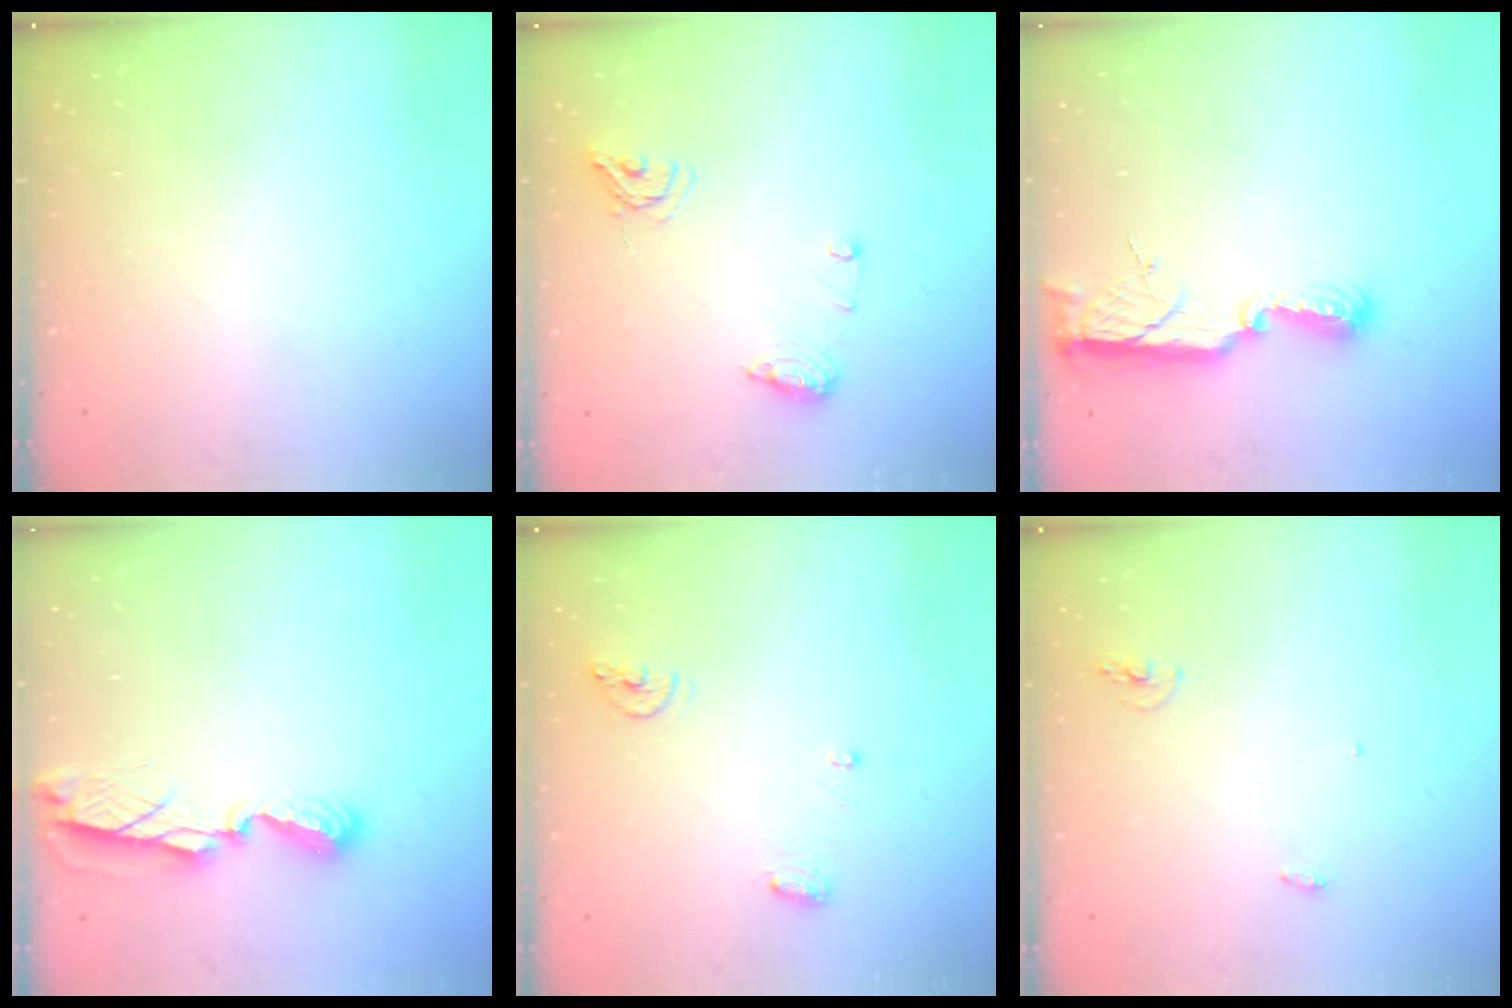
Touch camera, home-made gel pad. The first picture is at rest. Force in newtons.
{"total": 8.8, "press": 8.8, "slide": 0.5}
{"total": 9.5, "press": 9.2, "slide": 2.7}
{"total": 7.7, "press": 7.7, "slide": 0.7}
{"total": 6.5, "press": 6.5, "slide": 0.5}
{"total": 7.6, "press": 4.3, "slide": 6.2}